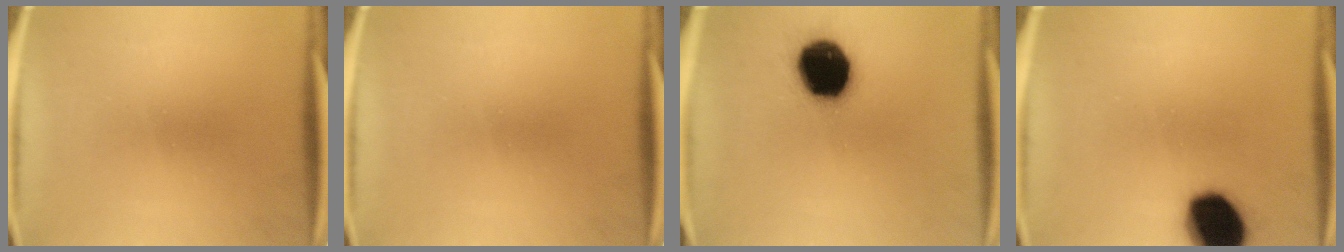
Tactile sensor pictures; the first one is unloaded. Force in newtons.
{"total": 0.0}
{"total": 19.2}
{"total": 16.5}